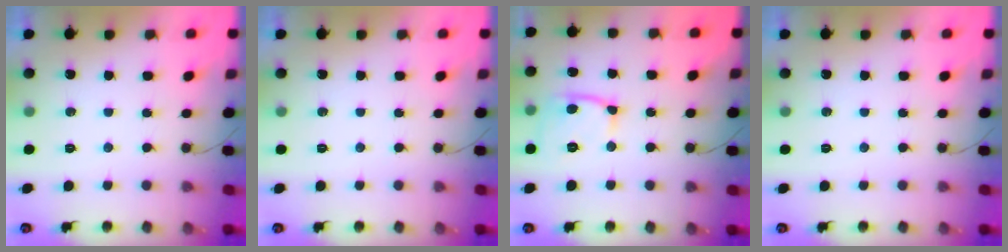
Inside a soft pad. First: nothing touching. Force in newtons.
{"total": 0.0}
{"total": 11.6, "press": 11.5, "slide": 1.3}
{"total": 0.0}